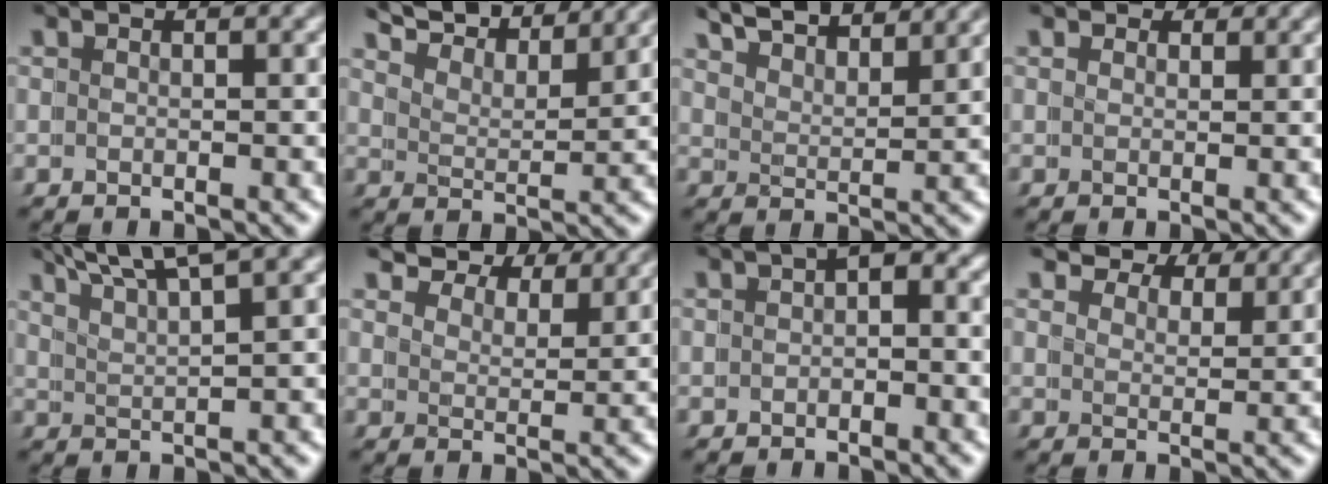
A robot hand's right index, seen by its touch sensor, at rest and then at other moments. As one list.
[{"total": 7.5, "force": [7.2, 0.5, 1.9], "torque": [-0.039, 0.019, 0.109]}, {"total": 5.4, "force": [5.3, 0.0, 1.1], "torque": [-0.023, 0.005, 0.085]}, {"total": 1.0, "force": [1.0, -0.1, -0.2], "torque": [-0.001, -0.004, 0.017]}, {"total": 5.1, "force": [4.4, -0.1, 2.4], "torque": [-0.035, 0.016, 0.072]}, {"total": 5.9, "force": [5.8, 0.4, 1.2], "torque": [-0.011, 0.012, 0.088]}, {"total": 2.4, "force": [0.2, 1.5, 1.8], "torque": [-0.015, 0.009, -0.006]}, {"total": 4.8, "force": [4.8, 0.1, 0.8], "torque": [-0.004, 0.004, 0.074]}]